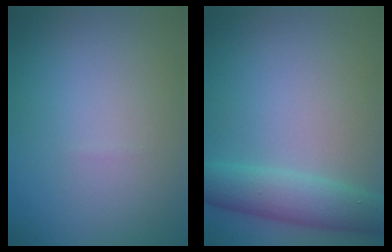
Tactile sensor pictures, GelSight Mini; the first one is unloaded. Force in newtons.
{"total": 3.5, "press": 3.5, "slide": 0.3}